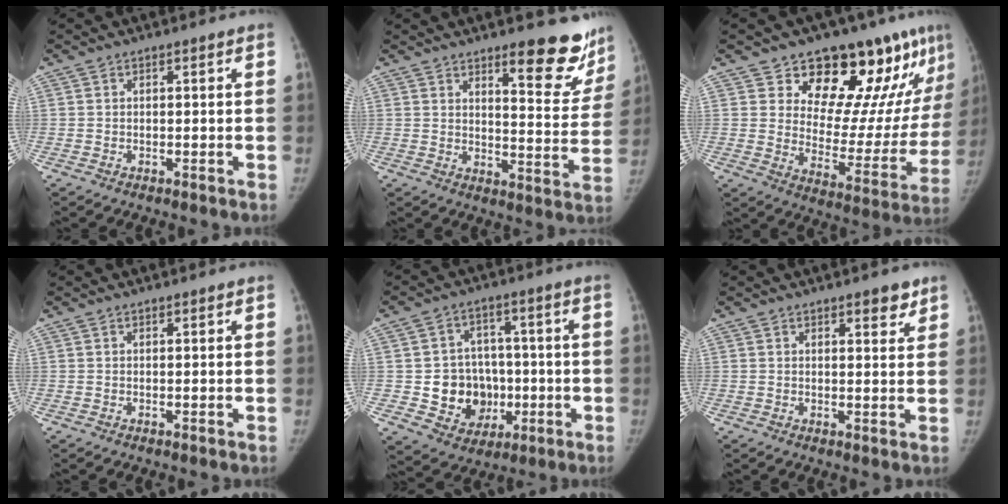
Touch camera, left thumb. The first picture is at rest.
{"total": 13.4, "force": [9.8, 3.7, 8.4], "torque": [-0.058, -0.076, 0.129]}
{"total": 21.7, "force": [15.0, 9.1, 12.9], "torque": [-0.122, -0.098, 0.214]}
{"total": 0.0}
{"total": 11.8, "force": [-1.8, 10.2, 5.7], "torque": [-0.037, 0.013, -0.015]}
{"total": 3.6, "force": [2.5, 1.3, 2.2], "torque": [-0.013, -0.014, 0.032]}